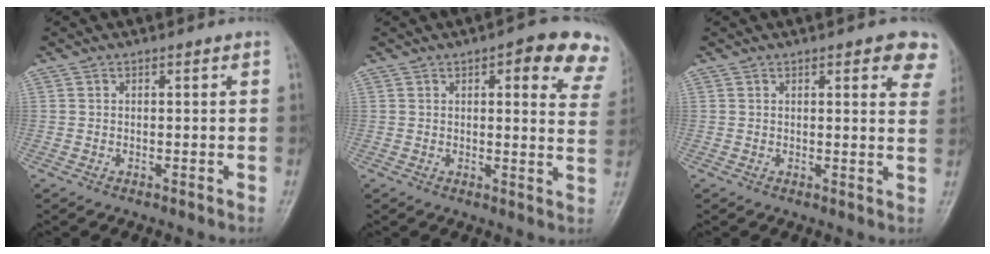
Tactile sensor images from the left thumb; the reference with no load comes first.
{"total": 12.7, "force": [7.4, 4.3, 9.4], "torque": [-0.069, -0.025, 0.068]}
{"total": 7.4, "force": [4.4, 2.6, 5.4], "torque": [-0.032, -0.014, 0.042]}